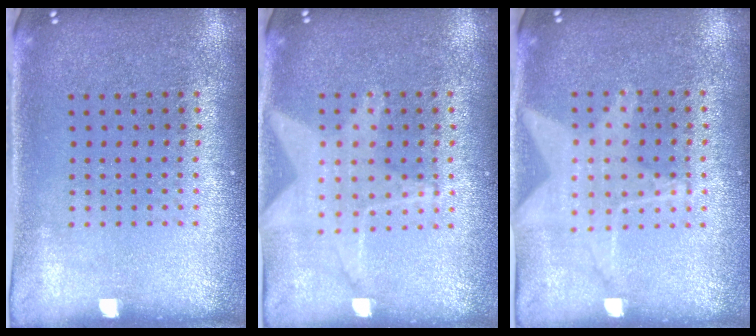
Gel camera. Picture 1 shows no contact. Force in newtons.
{"total": 1.4, "press": 1.3, "slide": 0.3}
{"total": 1.1, "press": 1.1, "slide": 0.3}